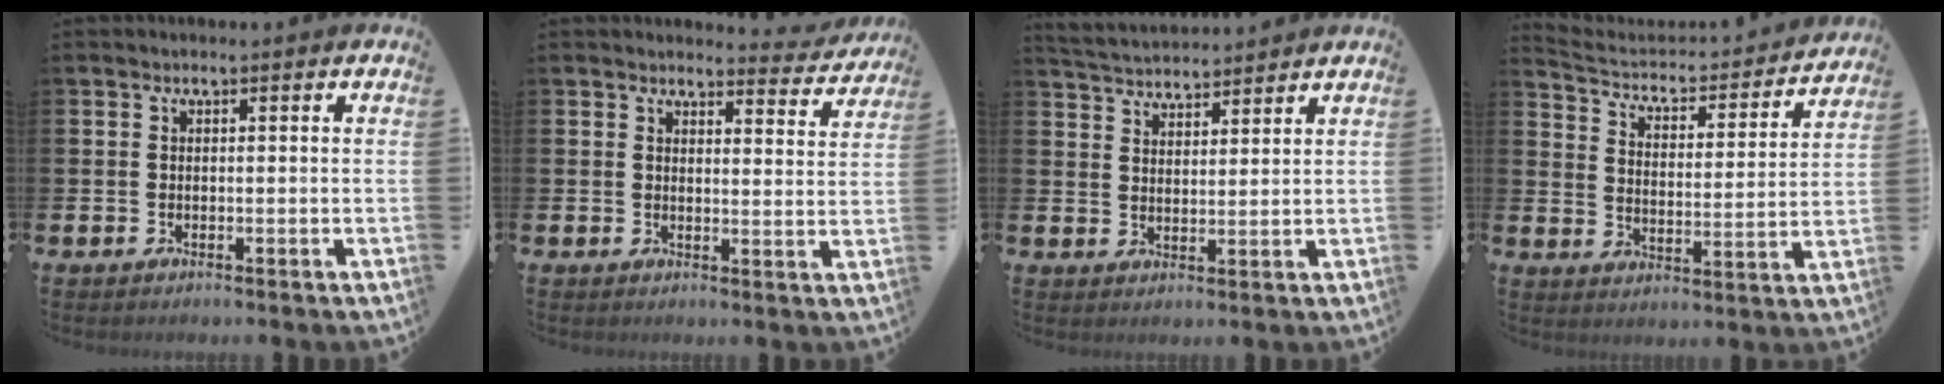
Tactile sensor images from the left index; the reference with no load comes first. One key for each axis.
{"total": 3.3, "fx": 3.2, "fy": 0.6, "fz": 0.1, "tx": 0.006, "ty": -0.028, "tz": 0.053}
{"total": 4.1, "fx": 4.1, "fy": 0.5, "fz": -0.3, "tx": -0.014, "ty": -0.021, "tz": 0.075}
{"total": 3.9, "fx": 3.5, "fy": 1.7, "fz": 0.8, "tx": -0.044, "ty": -0.035, "tz": 0.048}